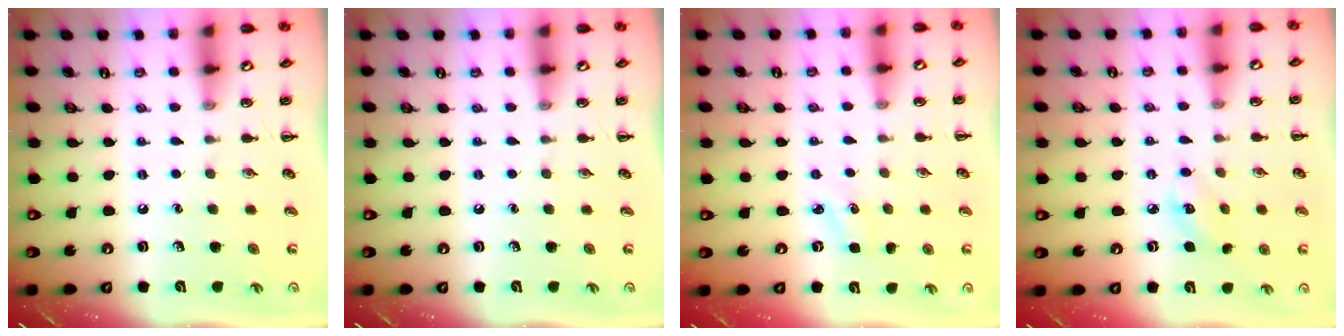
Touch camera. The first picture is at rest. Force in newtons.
{"total": 0.0}
{"total": 2.7, "press": 2.6, "slide": 0.8}
{"total": 4.4, "press": 4.3, "slide": 0.7}